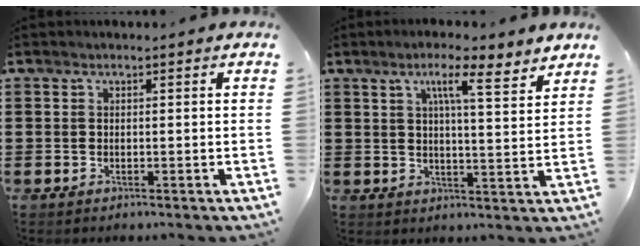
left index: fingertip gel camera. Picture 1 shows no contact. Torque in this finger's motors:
{"motor_torque": [2.14, 0.00, 0.37, 0.09]}